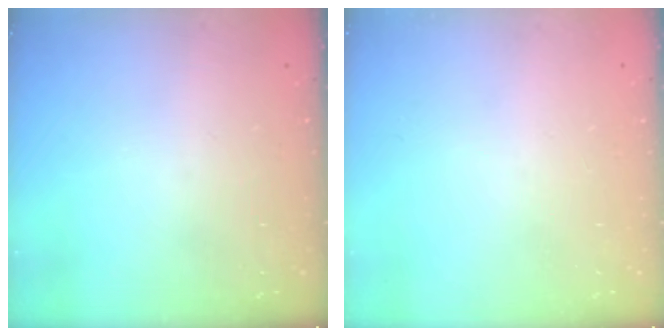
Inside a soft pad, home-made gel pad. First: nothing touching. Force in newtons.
{"total": 0.0}